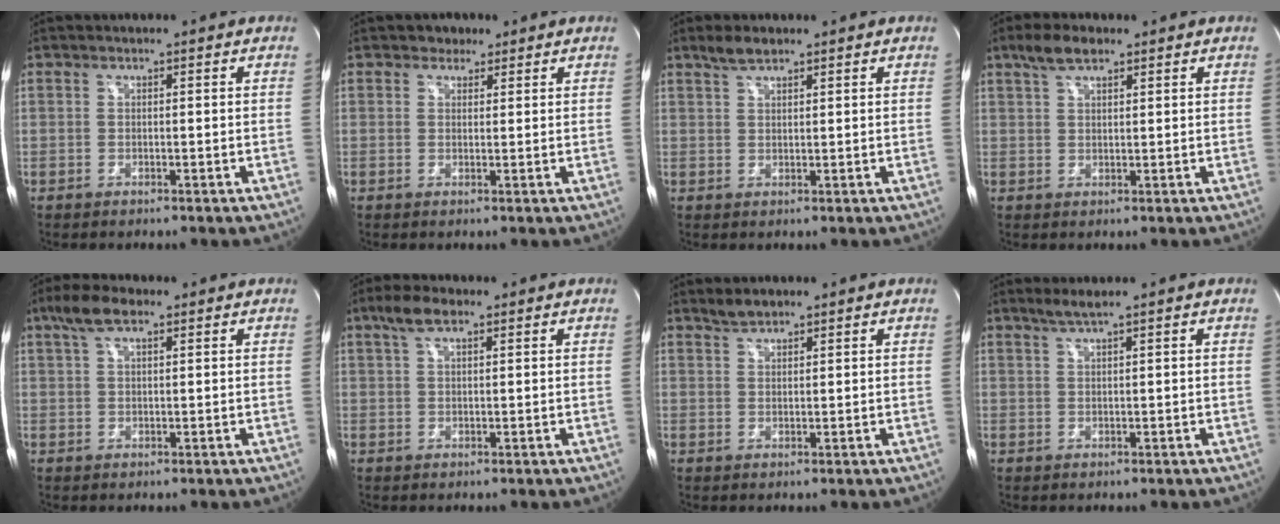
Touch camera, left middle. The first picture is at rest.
{"total": 2.1, "force": [1.4, 1.6, 0.2], "torque": [-0.002, 0.004, 0.017]}
{"total": 2.7, "force": [2.2, 0.8, 1.3], "torque": [-0.031, 0.007, 0.045]}
{"total": 4.4, "force": [3.1, 1.5, 2.7], "torque": [-0.062, 0.015, 0.061]}
{"total": 5.1, "force": [3.2, 1.6, 3.6], "torque": [-0.081, 0.022, 0.062]}
{"total": 4.1, "force": [2.6, 1.3, 2.9], "torque": [-0.067, 0.017, 0.052]}
{"total": 2.0, "force": [1.8, 0.6, 0.5], "torque": [-0.013, 0.006, 0.038]}
{"total": 1.9, "force": [1.5, -0.4, 1.1], "torque": [-0.027, 0.003, 0.034]}